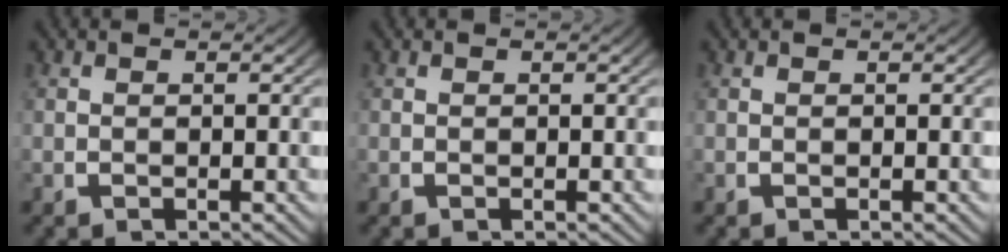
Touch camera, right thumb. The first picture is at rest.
{"total": 0.0}
{"total": 0.0}